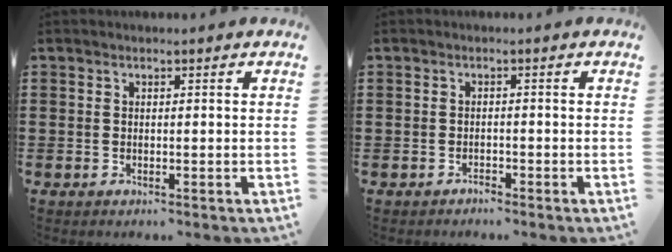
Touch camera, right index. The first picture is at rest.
{"total": 1.1, "force": [-1.1, 0.2, -0.2], "torque": [0.002, 0.005, -0.024]}